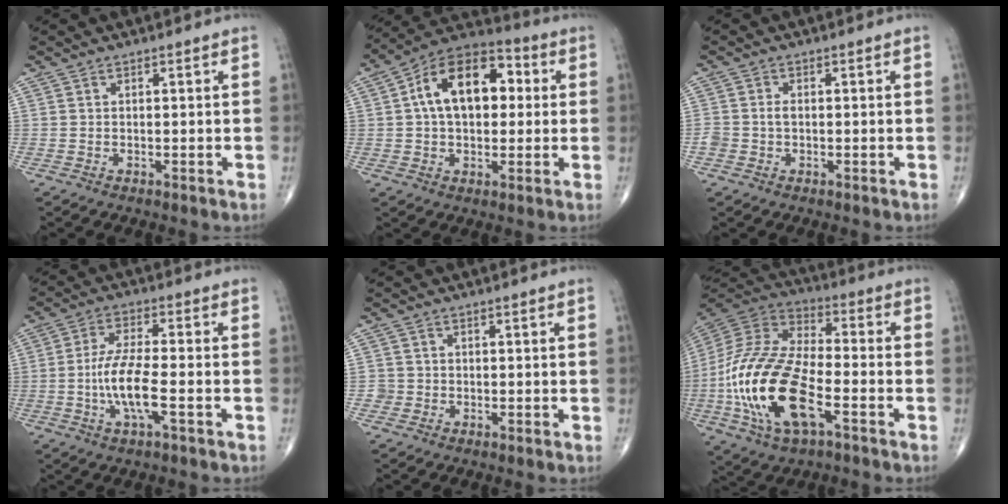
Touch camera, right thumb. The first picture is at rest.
{"total": 16.1, "force": [2.6, 9.9, 12.5], "torque": [-0.175, 0.030, 0.033]}
{"total": 2.4, "force": [-0.3, 1.8, 1.5], "torque": [-0.025, 0.008, -0.005]}
{"total": 9.1, "force": [-2.4, 2.3, 8.4], "torque": [-0.178, 0.013, -0.047]}
{"total": 1.8, "force": [-0.5, 1.7, -0.2], "torque": [0.019, 0.009, -0.014]}
{"total": 23.1, "force": [-7.0, 10.6, 19.4], "torque": [-0.411, 0.017, -0.128]}